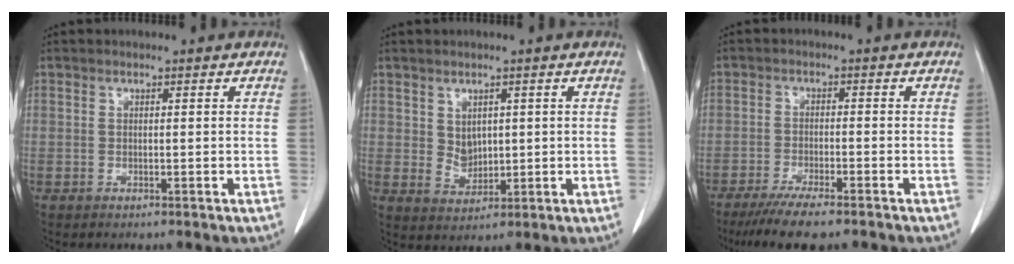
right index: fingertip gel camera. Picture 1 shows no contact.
{"total": 3.3, "force": [1.1, 2.5, 1.9], "torque": [-0.034, -0.001, 0.033]}
{"total": 7.7, "force": [-6.1, 0.6, 4.7], "torque": [-0.074, -0.018, -0.097]}